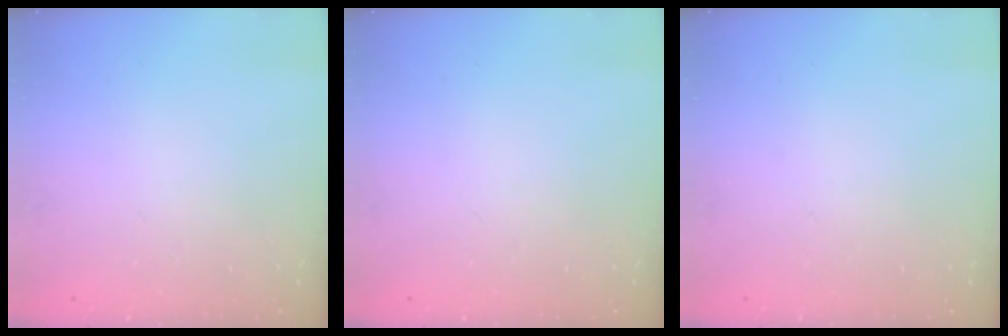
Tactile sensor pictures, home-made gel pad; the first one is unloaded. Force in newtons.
{"total": 0.0}
{"total": 0.0}